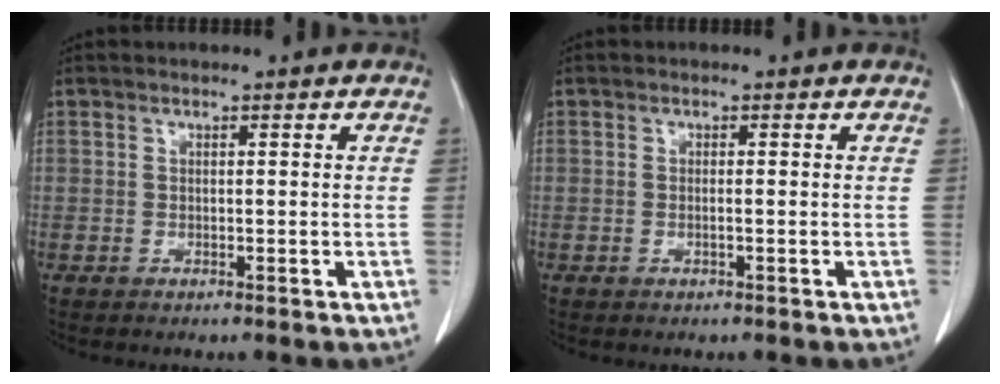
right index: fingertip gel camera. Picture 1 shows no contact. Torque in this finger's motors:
{"motor_torque": [-0.21, 0.19, -0.07, -0.01]}